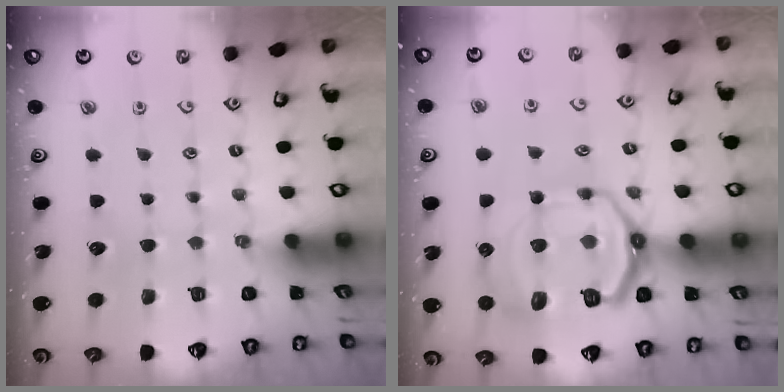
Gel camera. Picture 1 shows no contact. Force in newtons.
{"total": 14.4, "press": 14.1, "slide": 3.0}